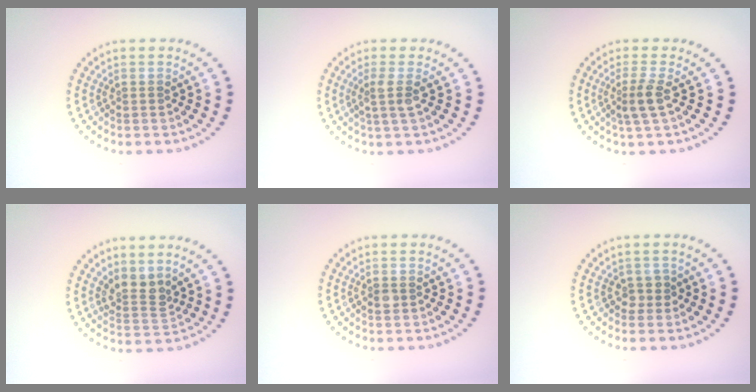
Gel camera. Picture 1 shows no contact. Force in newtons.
{"total": 1.8, "press": 1.4, "slide": 1.2}
{"total": 2.3, "press": 1.8, "slide": 1.3}
{"total": 2.6, "press": 2.0, "slide": 1.8}
{"total": 1.0, "press": 1.0, "slide": 0.0}
{"total": 1.3, "press": 1.1, "slide": 0.6}